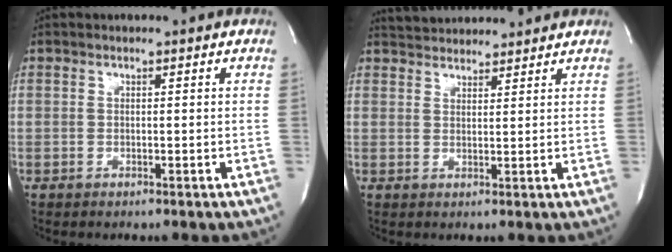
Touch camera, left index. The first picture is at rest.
{"total": 6.9, "force": [6.7, 1.3, 1.1], "torque": [-0.021, 0.025, 0.099]}